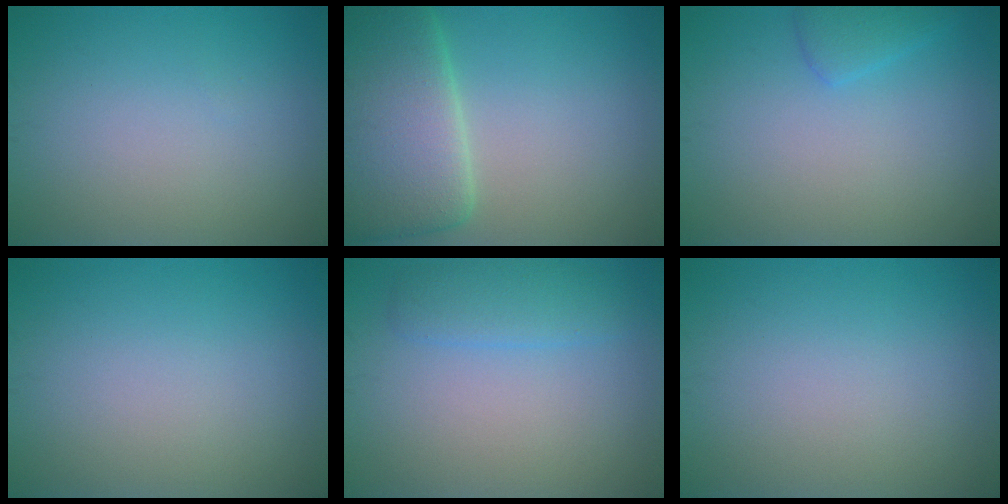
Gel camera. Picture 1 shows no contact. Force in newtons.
{"total": 8.7, "press": 8.6, "slide": 0.3}
{"total": 1.7, "press": 1.7, "slide": 0.1}
{"total": 0.0}
{"total": 2.5, "press": 2.5, "slide": 0.2}
{"total": 0.0}